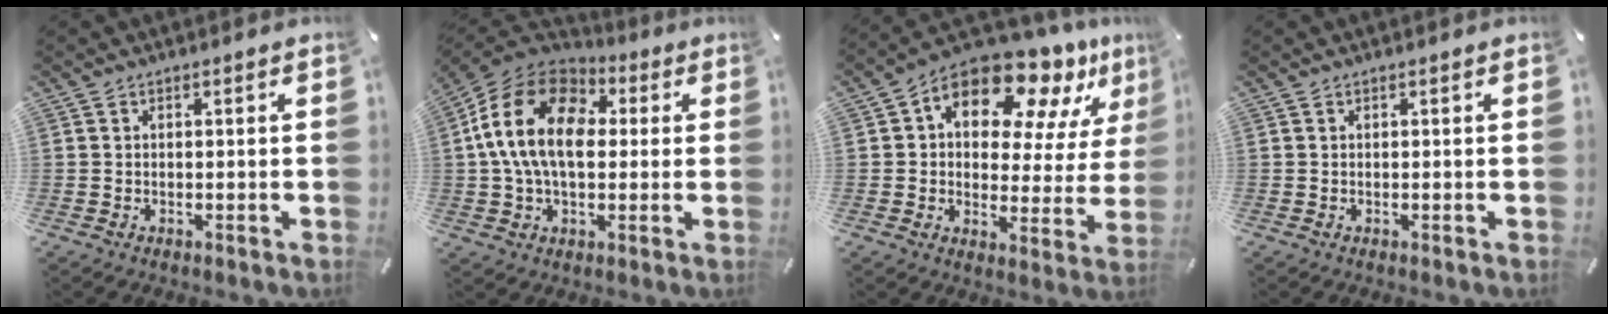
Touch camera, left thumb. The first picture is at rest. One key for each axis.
{"total": 16.7, "fx": 1.6, "fy": 11.9, "fz": 11.5, "tx": -0.250, "ty": 0.014, "tz": 0.026}
{"total": 15.5, "fx": 10.5, "fy": 7.7, "fz": 8.5, "tx": -0.138, "ty": -0.079, "tz": 0.180}
{"total": 0.0}